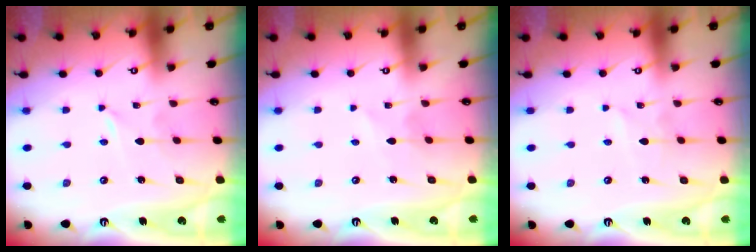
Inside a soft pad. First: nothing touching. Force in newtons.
{"total": 2.4, "press": 2.3, "slide": 0.3}
{"total": 1.4, "press": 1.4, "slide": 0.1}